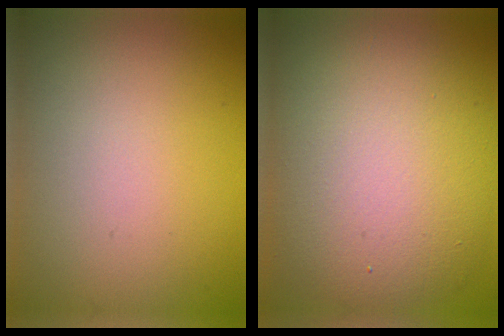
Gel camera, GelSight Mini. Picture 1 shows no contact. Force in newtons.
{"total": 11.7, "press": 11.6, "slide": 0.7}